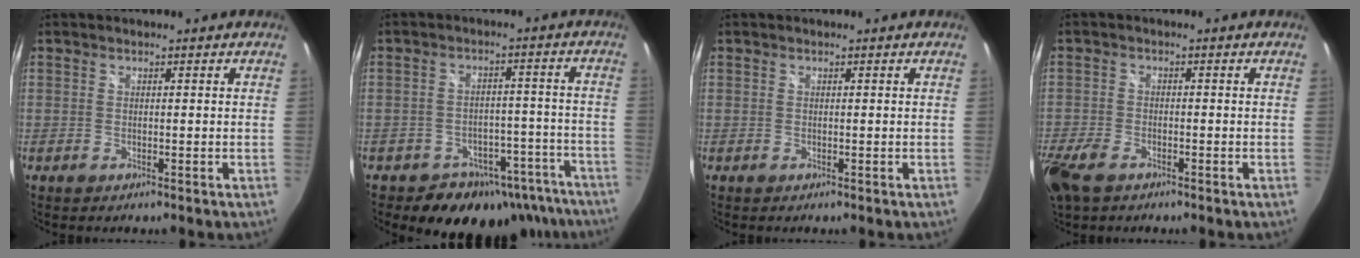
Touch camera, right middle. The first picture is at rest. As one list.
[{"total": 16.4, "force": [-12.3, 9.9, 4.4], "torque": [-0.076, 0.042, -0.130]}, {"total": 0.0}, {"total": 8.5, "force": [-5.5, 4.4, 4.8], "torque": [-0.138, -0.024, -0.110]}]